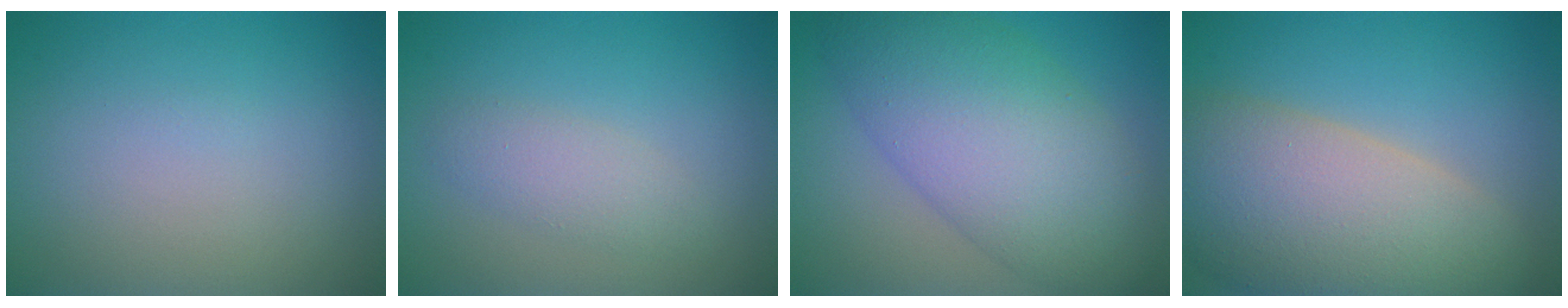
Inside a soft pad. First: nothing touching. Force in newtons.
{"total": 2.1, "press": 2.1, "slide": 0.1}
{"total": 10.0, "press": 10.0, "slide": 0.0}
{"total": 11.8, "press": 11.7, "slide": 1.0}